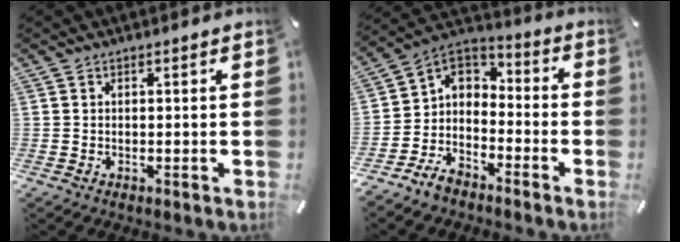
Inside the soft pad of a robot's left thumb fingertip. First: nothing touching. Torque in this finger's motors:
{"motor_torque": [0.77, 1.69, 0.03, 0.20, 0.15]}